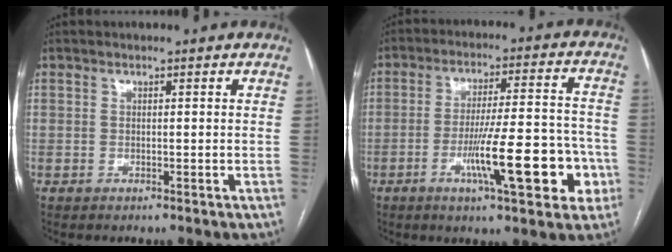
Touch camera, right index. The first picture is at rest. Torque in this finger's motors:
{"motor_torque": [0.58, -0.26, 0.39, 0.13]}